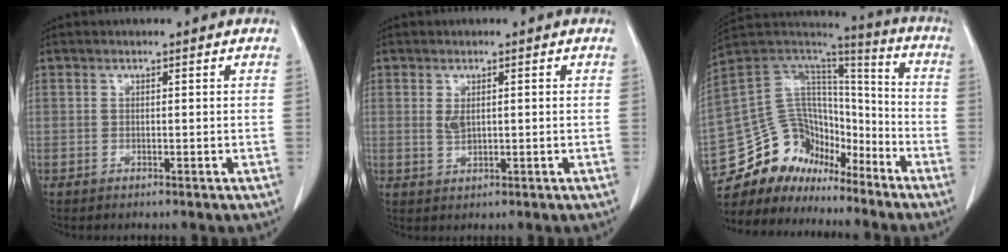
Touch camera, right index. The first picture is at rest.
{"total": 1.9, "force": [0.6, 0.9, 1.6], "torque": [-0.029, 0.000, 0.018]}
{"total": 16.6, "force": [-13.5, 8.6, 4.4], "torque": [-0.083, 0.079, -0.238]}